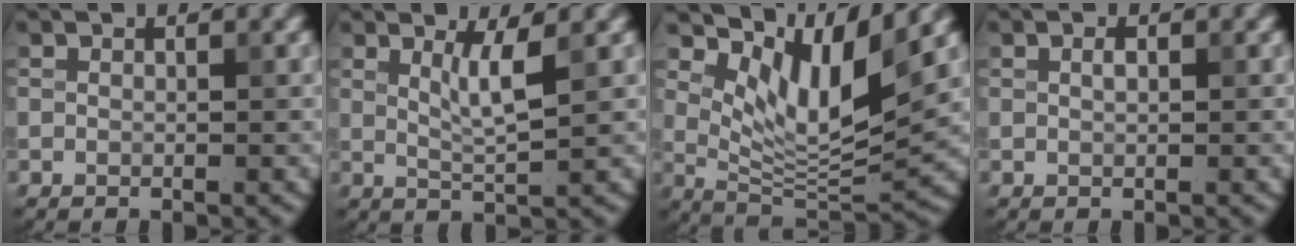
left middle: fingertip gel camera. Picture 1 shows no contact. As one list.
[{"total": 2.3, "force": [0.9, 0.1, 2.1], "torque": [-0.041, -0.004, 0.022]}, {"total": 7.7, "force": [4.1, 2.4, 6.0], "torque": [-0.105, -0.014, 0.082]}, {"total": 0.6, "force": [0.1, 0.2, 0.5], "torque": [-0.011, 0.004, 0.004]}]